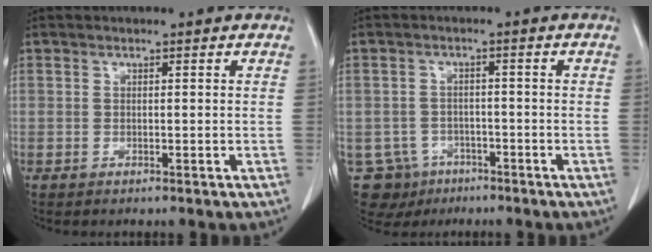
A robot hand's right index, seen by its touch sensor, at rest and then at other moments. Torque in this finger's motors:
{"motor_torque": [-0.84, 0.54, -0.85, -0.21]}